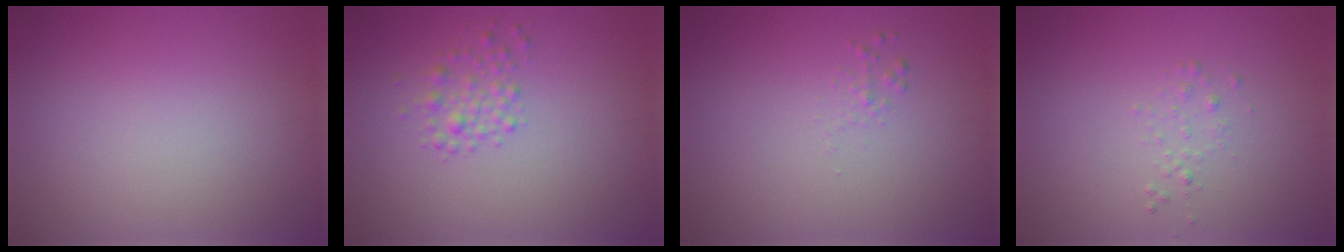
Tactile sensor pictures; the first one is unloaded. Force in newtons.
{"total": 1.8, "press": 1.8, "slide": 0.1}
{"total": 0.6, "press": 0.6, "slide": 0.0}
{"total": 0.8, "press": 0.8, "slide": 0.1}